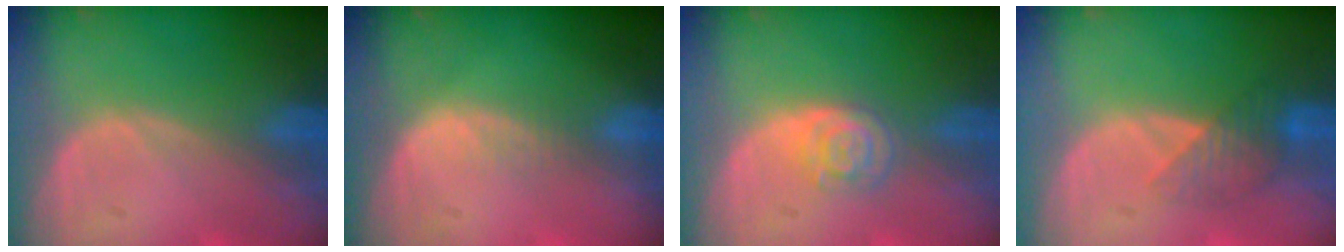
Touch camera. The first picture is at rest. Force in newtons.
{"total": 1.6, "press": 1.6, "slide": 0.1}
{"total": 4.1, "press": 3.8, "slide": 1.5}
{"total": 4.0, "press": 3.8, "slide": 1.0}